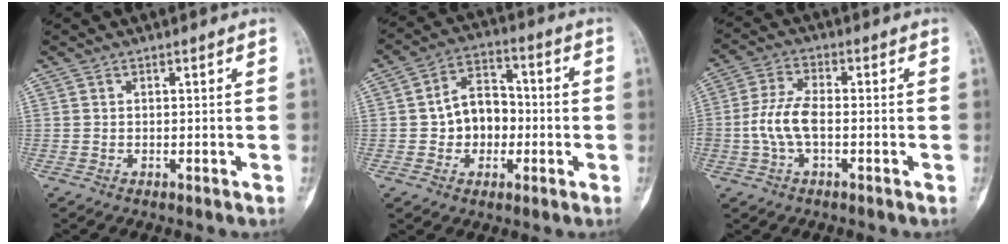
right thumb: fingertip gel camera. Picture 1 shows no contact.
{"total": 9.7, "force": [-1.1, 7.6, 6.0], "torque": [-0.060, 0.030, -0.023]}
{"total": 7.3, "force": [-1.3, 3.6, 6.2], "torque": [-0.145, 0.021, -0.027]}